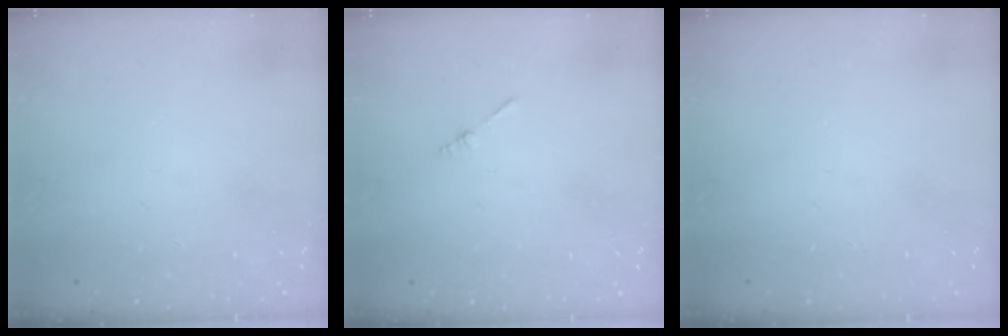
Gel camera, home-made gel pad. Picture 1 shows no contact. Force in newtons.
{"total": 1.3, "press": 1.3, "slide": 0.3}
{"total": 0.0}